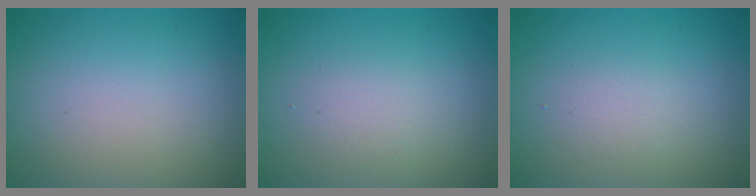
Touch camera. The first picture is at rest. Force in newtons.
{"total": 1.8, "press": 1.8, "slide": 0.1}
{"total": 1.4, "press": 1.4, "slide": 0.1}